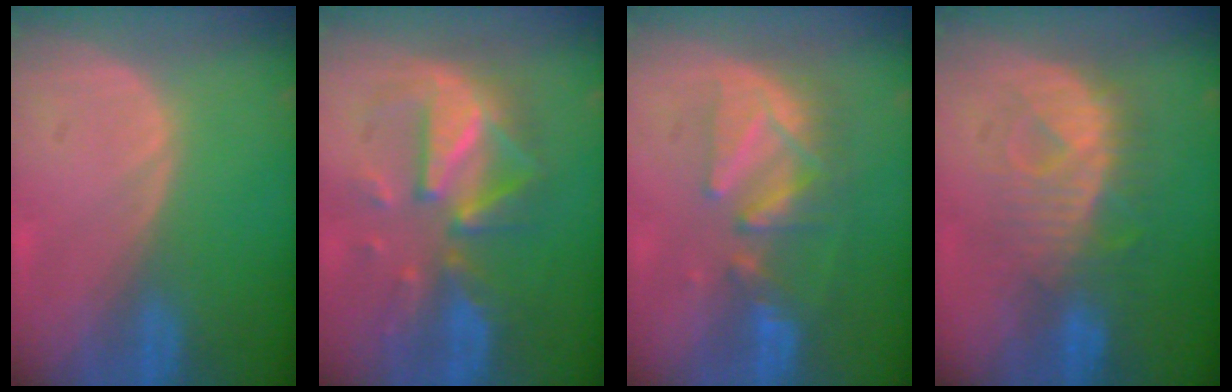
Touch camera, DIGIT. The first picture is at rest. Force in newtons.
{"total": 9.6, "press": 9.6, "slide": 0.6}
{"total": 8.3, "press": 7.9, "slide": 2.6}
{"total": 8.2, "press": 8.0, "slide": 1.5}